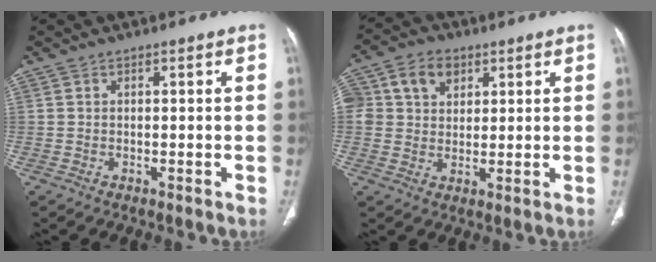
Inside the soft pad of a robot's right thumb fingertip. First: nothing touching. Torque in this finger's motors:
{"motor_torque": [-0.89, 2.10, 2.03, 0.73, 0.30]}